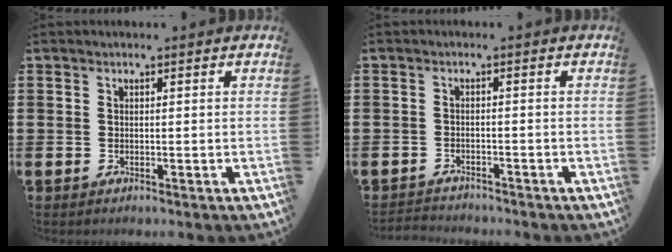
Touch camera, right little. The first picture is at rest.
{"total": 1.7, "force": [-1.7, 0.0, -0.2], "torque": [-0.001, 0.003, -0.037]}